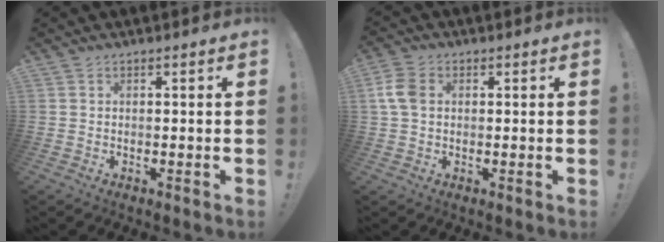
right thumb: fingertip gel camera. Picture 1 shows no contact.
{"total": 6.7, "force": [1.2, 4.8, 4.6], "torque": [-0.097, 0.010, 0.026]}